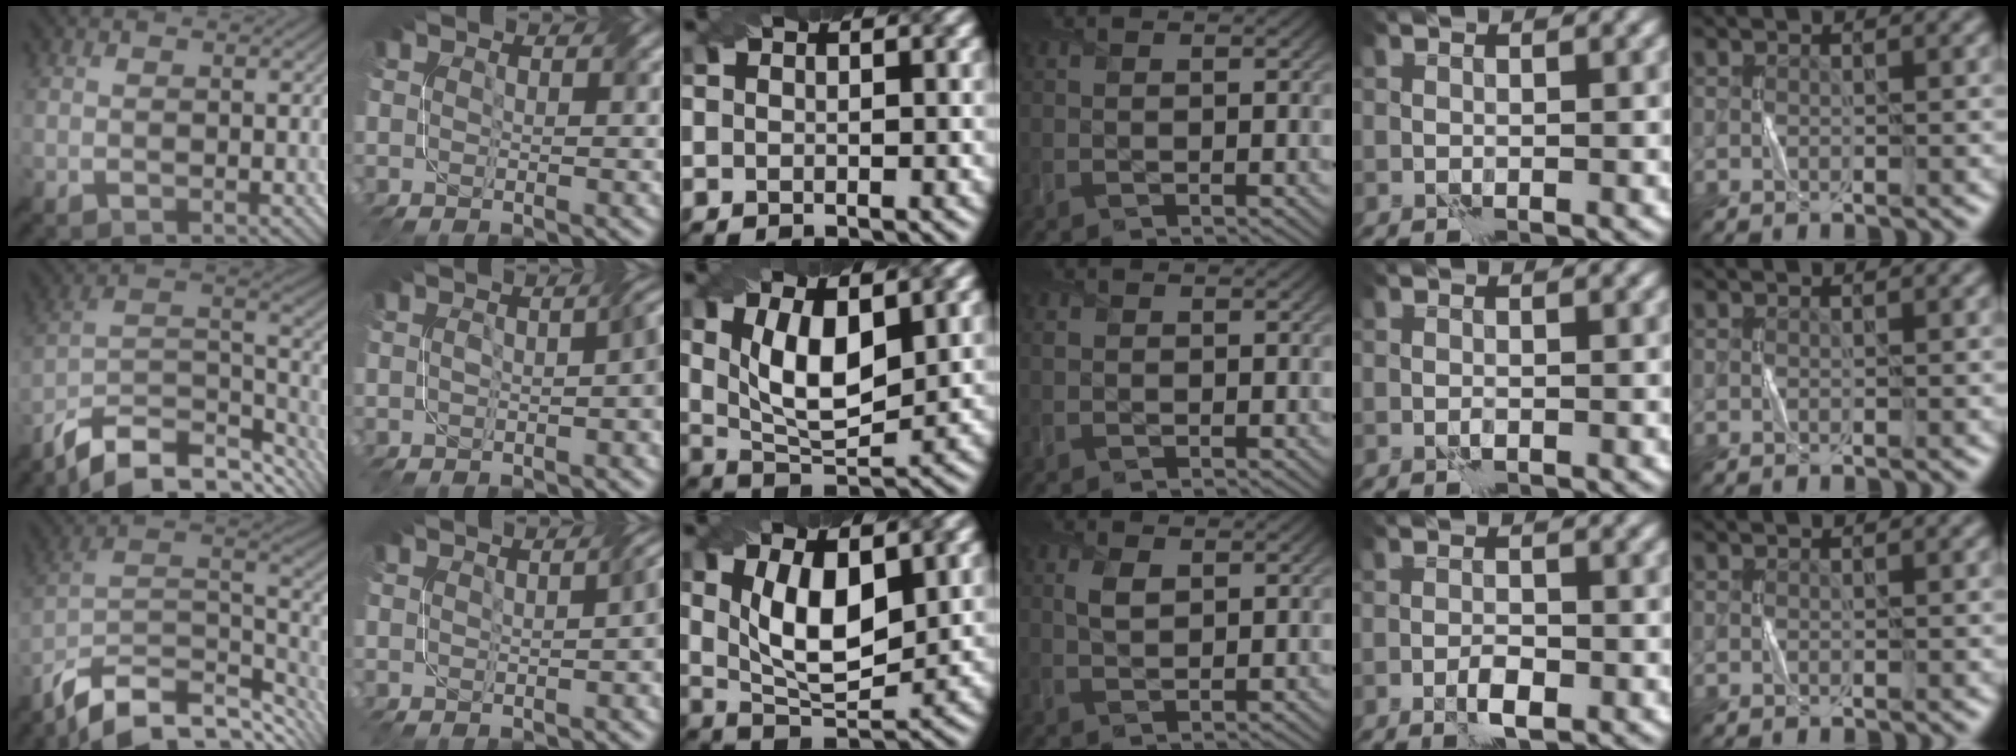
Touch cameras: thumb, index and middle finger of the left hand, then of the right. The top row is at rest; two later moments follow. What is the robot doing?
{"motion": "twist", "object": "screw"}